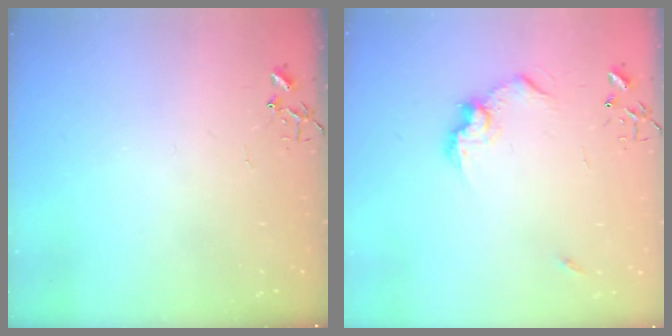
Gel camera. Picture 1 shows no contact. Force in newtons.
{"total": 10.6, "press": 10.6, "slide": 0.9}